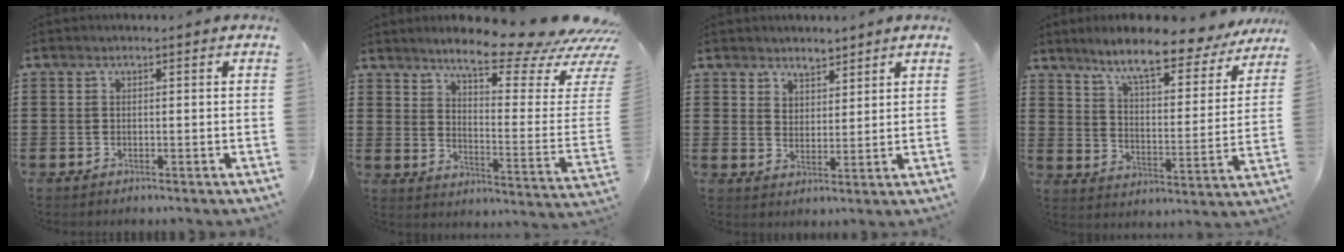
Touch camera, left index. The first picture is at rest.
{"total": 11.4, "force": [9.5, 0.9, 6.3], "torque": [-0.116, -0.070, 0.155]}
{"total": 3.6, "force": [3.2, 1.6, -0.3], "torque": [-0.008, -0.004, 0.060]}
{"total": 9.0, "force": [7.6, 0.6, 4.8], "torque": [-0.104, -0.047, 0.123]}